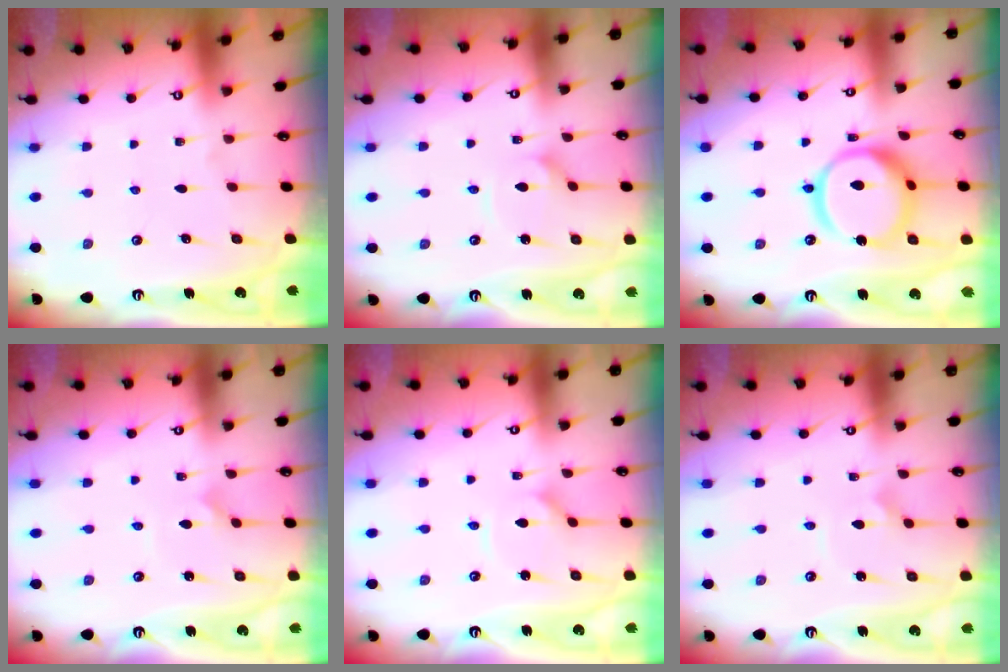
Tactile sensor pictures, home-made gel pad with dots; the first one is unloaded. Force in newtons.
{"total": 2.6, "press": 2.5, "slide": 0.3}
{"total": 15.5, "press": 15.4, "slide": 1.6}
{"total": 1.5, "press": 1.5, "slide": 0.1}
{"total": 2.1, "press": 2.1, "slide": 0.3}
{"total": 3.0, "press": 3.0, "slide": 0.0}